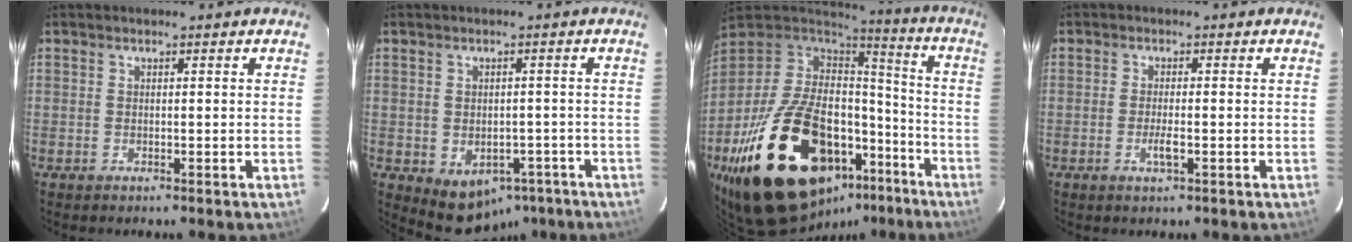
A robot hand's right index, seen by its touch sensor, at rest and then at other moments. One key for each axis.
{"total": 8.2, "fx": -4.6, "fy": 6.1, "fz": 3.0, "tx": -0.048, "ty": 0.012, "tz": -0.033}
{"total": 35.3, "fx": -19.3, "fy": 18.9, "fz": 22.7, "tx": -0.426, "ty": 0.000, "tz": -0.277}
{"total": 2.5, "fx": -0.9, "fy": 0.4, "fz": 2.3, "tx": -0.045, "ty": -0.003, "tz": -0.016}